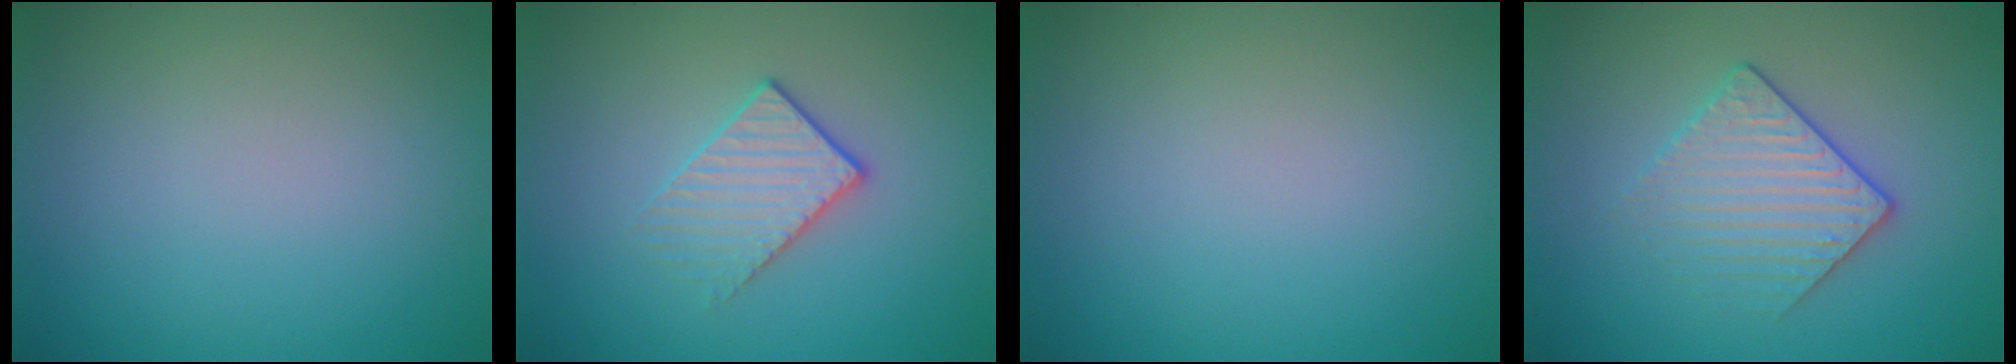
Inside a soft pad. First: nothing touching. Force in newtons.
{"total": 2.2, "press": 1.9, "slide": 1.2}
{"total": 0.0}
{"total": 3.1, "press": 2.9, "slide": 1.2}